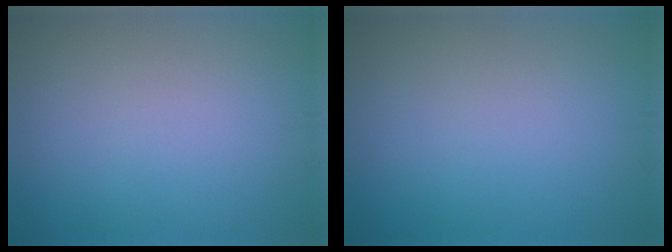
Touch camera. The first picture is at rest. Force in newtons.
{"total": 0.0}